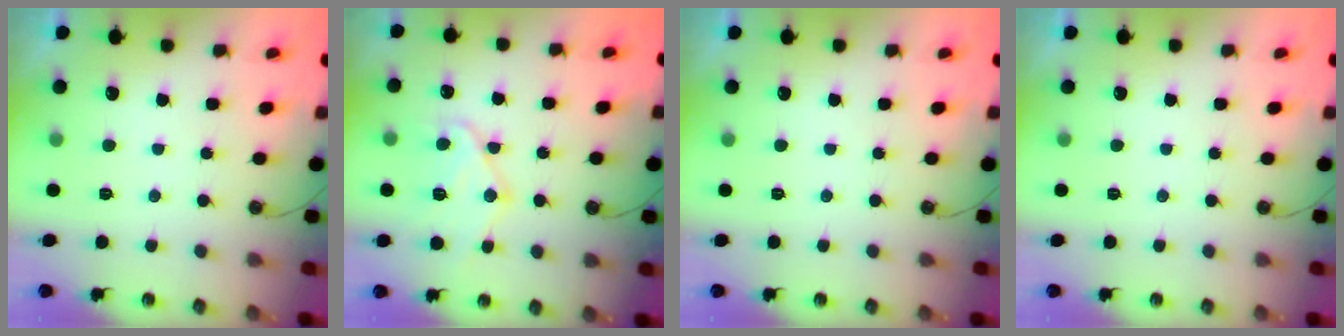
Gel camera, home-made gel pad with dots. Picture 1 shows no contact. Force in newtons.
{"total": 13.9, "press": 13.8, "slide": 1.4}
{"total": 0.0}
{"total": 0.0}